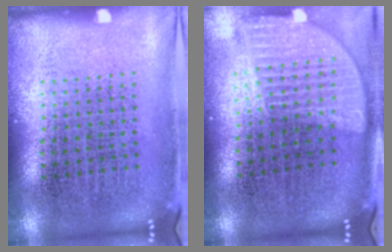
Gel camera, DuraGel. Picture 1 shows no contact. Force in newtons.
{"total": 1.8, "press": 1.5, "slide": 1.0}